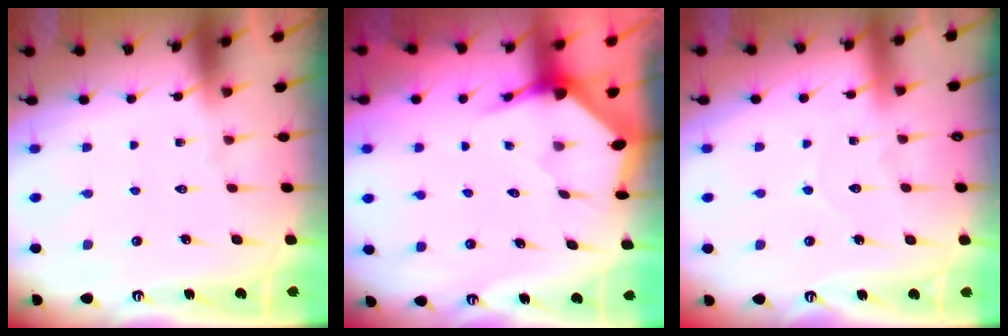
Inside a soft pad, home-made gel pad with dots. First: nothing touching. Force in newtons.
{"total": 3.5, "press": 3.4, "slide": 0.5}
{"total": 5.9, "press": 5.8, "slide": 0.6}